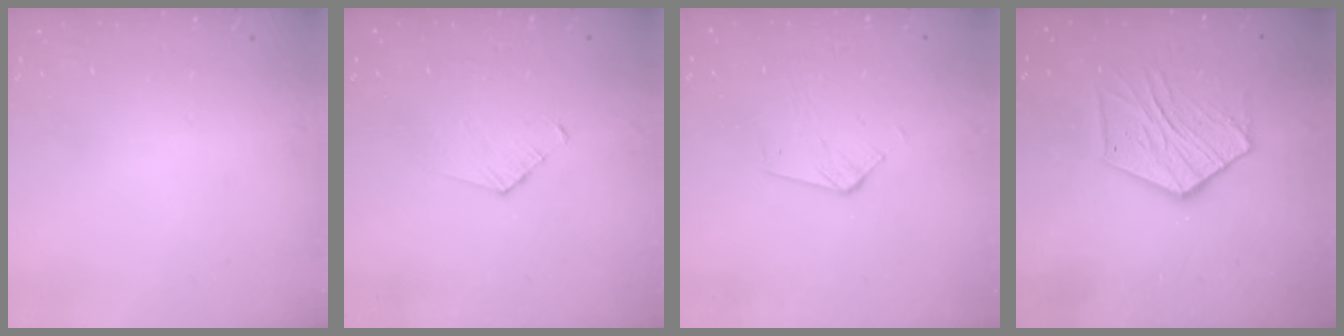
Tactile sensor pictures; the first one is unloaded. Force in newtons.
{"total": 3.2, "press": 3.2, "slide": 0.3}
{"total": 3.7, "press": 3.6, "slide": 0.3}
{"total": 11.8, "press": 11.8, "slide": 0.7}